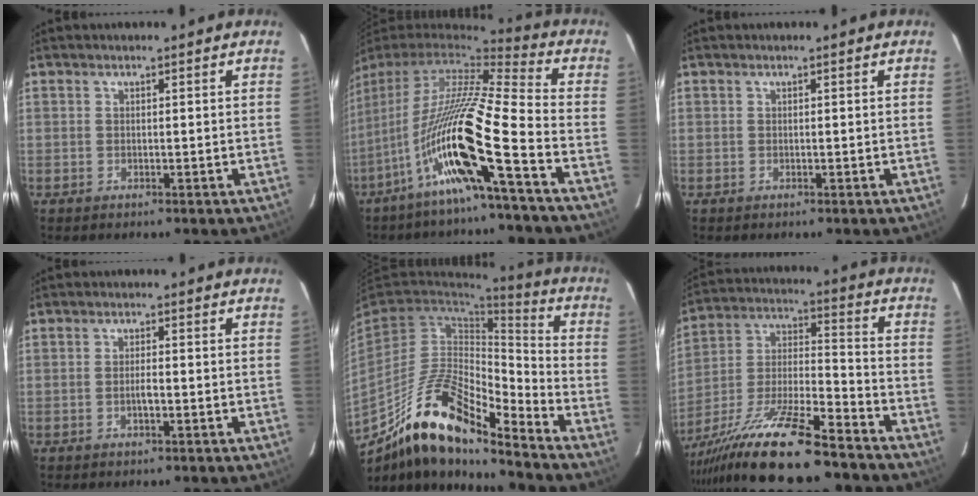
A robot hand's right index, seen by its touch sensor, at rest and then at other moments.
{"total": 20.0, "force": [-9.3, -0.8, 17.6], "torque": [-0.365, -0.034, -0.189]}
{"total": 0.0}
{"total": 1.9, "force": [-0.6, 0.3, 1.8], "torque": [-0.034, 0.001, -0.011]}
{"total": 17.4, "force": [-13.2, 4.5, 10.4], "torque": [-0.187, 0.024, -0.237]}
{"total": 20.0, "force": [-15.7, 2.1, 12.2], "torque": [-0.248, -0.026, -0.285]}